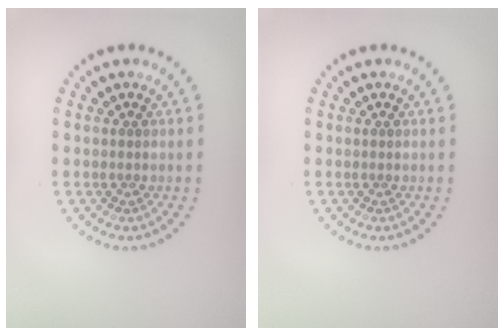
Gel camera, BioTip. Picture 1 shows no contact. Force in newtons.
{"total": 0.0}